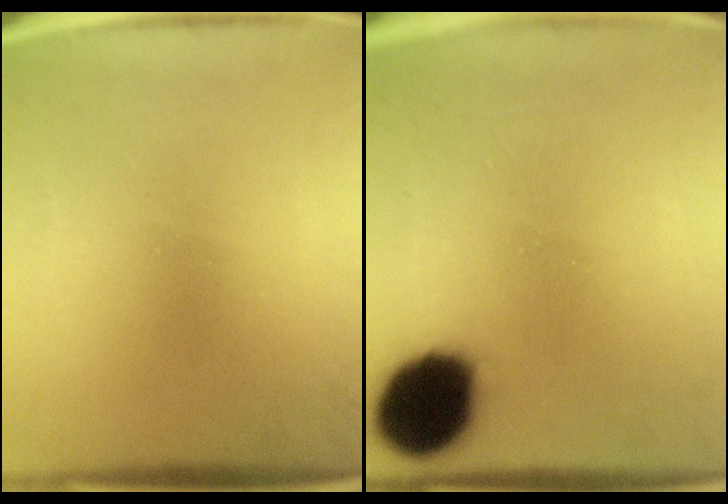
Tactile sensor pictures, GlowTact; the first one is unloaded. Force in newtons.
{"total": 18.4}